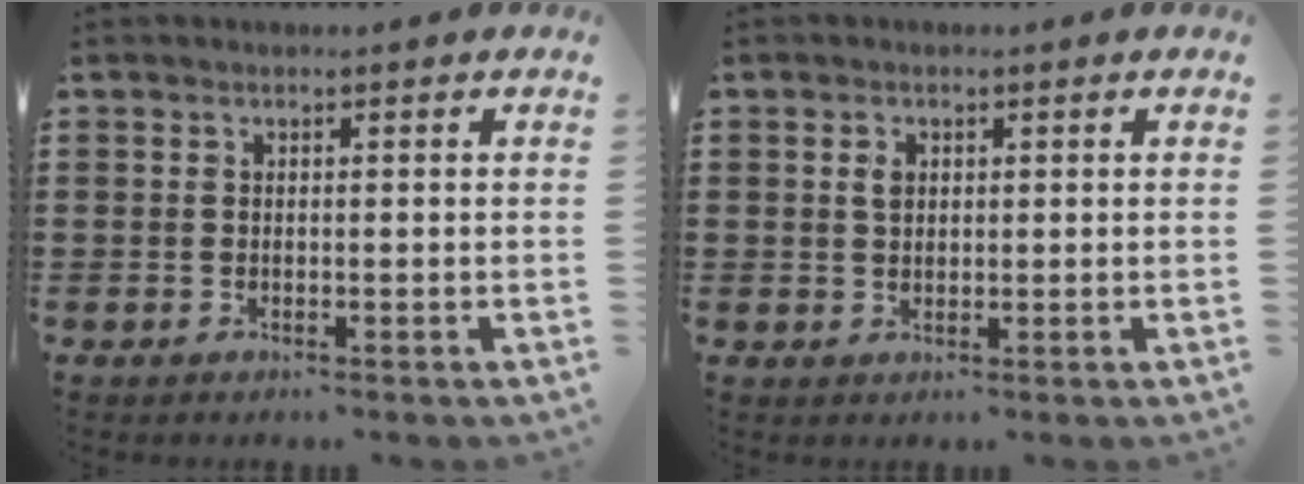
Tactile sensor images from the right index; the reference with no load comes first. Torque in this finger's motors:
{"motor_torque": [0.13, 0.06, 0.01, 0.01]}